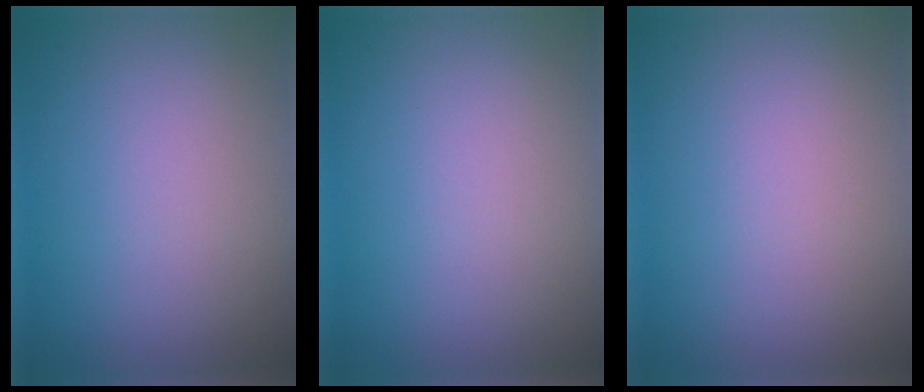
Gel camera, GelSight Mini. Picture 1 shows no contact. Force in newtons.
{"total": 0.0}
{"total": 0.0}